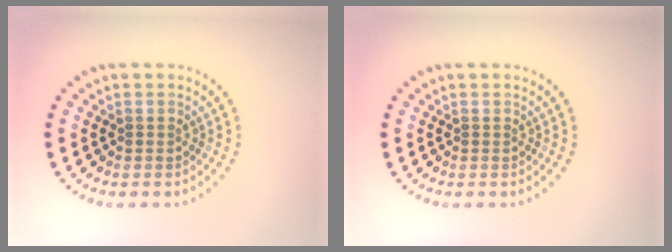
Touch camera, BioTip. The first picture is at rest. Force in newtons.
{"total": 0.0}